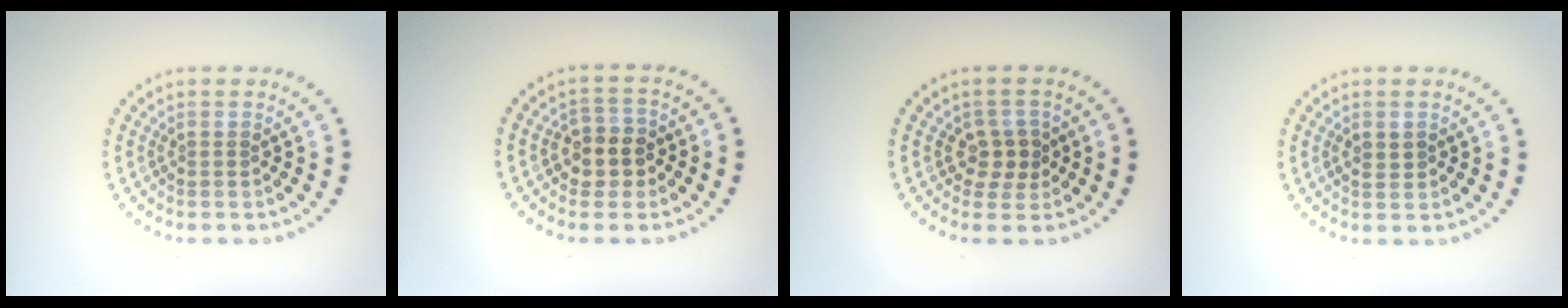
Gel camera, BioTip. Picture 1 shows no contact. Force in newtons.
{"total": 3.1, "press": 2.9, "slide": 1.1}
{"total": 2.2, "press": 2.0, "slide": 0.9}
{"total": 0.8, "press": 0.8, "slide": 0.3}